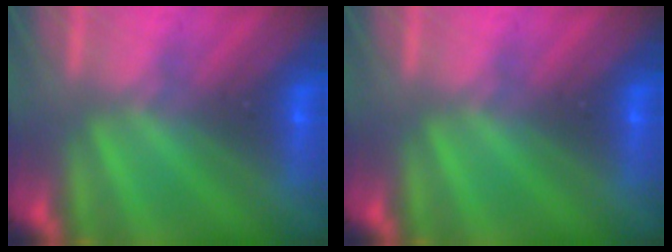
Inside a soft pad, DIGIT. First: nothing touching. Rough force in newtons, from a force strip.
{"total": 0.0}